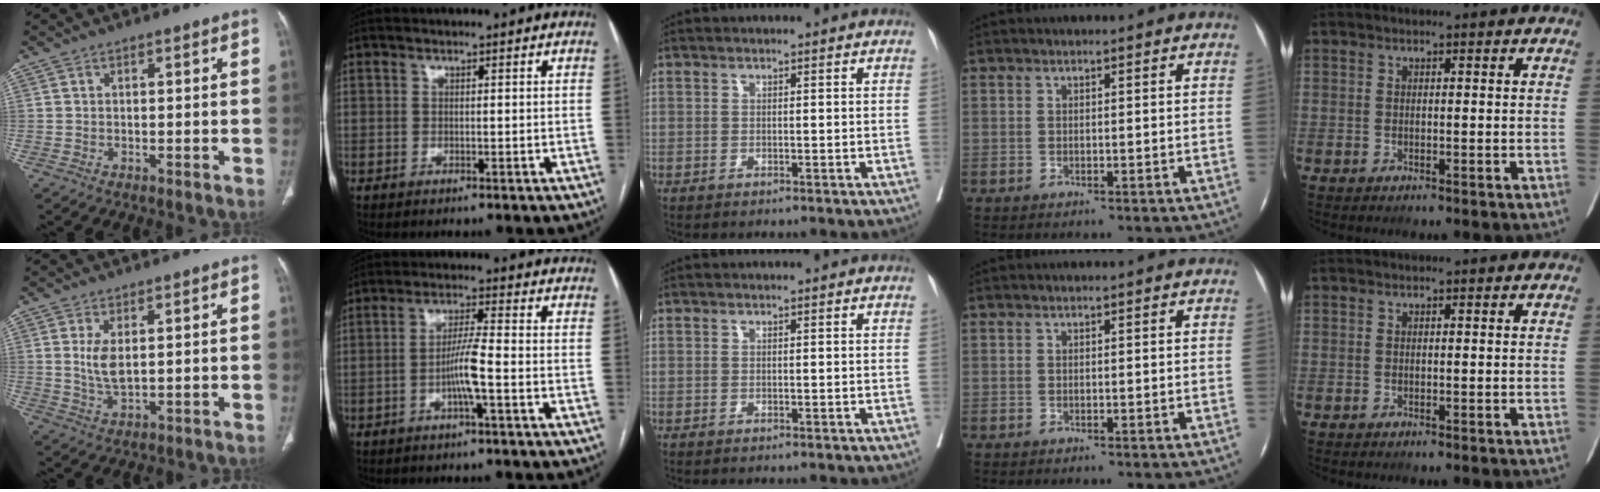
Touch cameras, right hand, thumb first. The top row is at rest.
{"thumb": {"total": 4.7, "force": [1.0, 2.0, 4.1], "torque": [-0.086, -0.013, 0.028]}, "index": {"total": 5.2, "force": [-1.7, -0.2, 4.9], "torque": [-0.102, 0.005, -0.033]}}